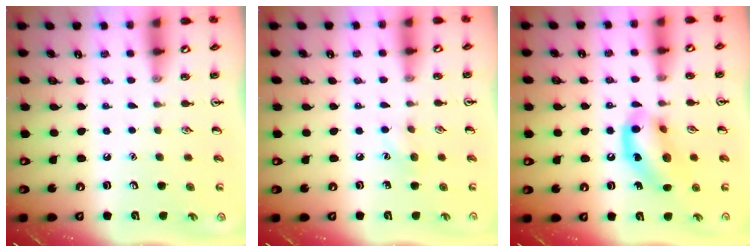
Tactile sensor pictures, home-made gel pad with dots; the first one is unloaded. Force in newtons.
{"total": 6.0, "press": 5.8, "slide": 1.2}
{"total": 13.2, "press": 12.9, "slide": 2.8}